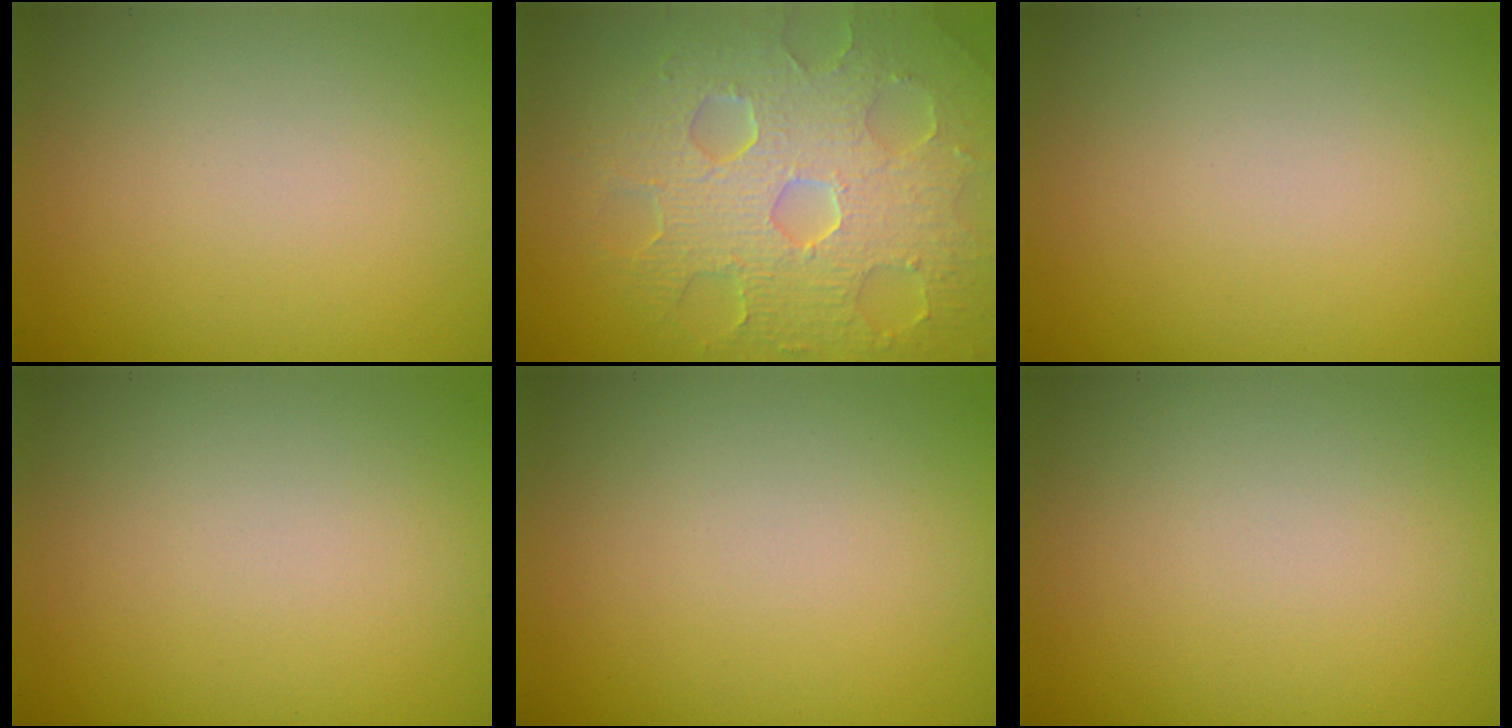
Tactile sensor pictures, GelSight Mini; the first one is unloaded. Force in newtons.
{"total": 8.6, "press": 6.1, "slide": 6.1}
{"total": 0.0}
{"total": 0.0}
{"total": 0.0}
{"total": 0.0}